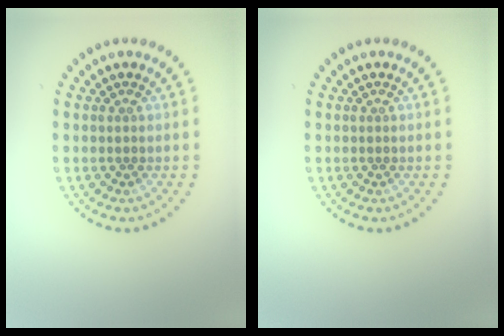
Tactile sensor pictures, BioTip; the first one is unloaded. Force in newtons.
{"total": 0.0}